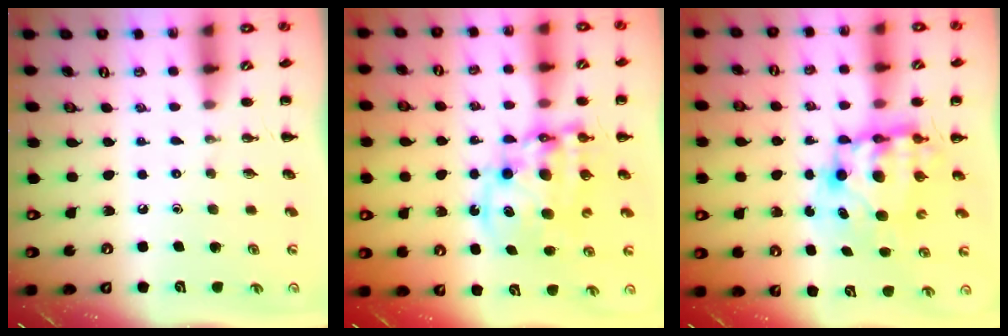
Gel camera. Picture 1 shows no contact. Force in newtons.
{"total": 13.4, "press": 13.1, "slide": 2.9}
{"total": 9.0, "press": 8.8, "slide": 2.2}